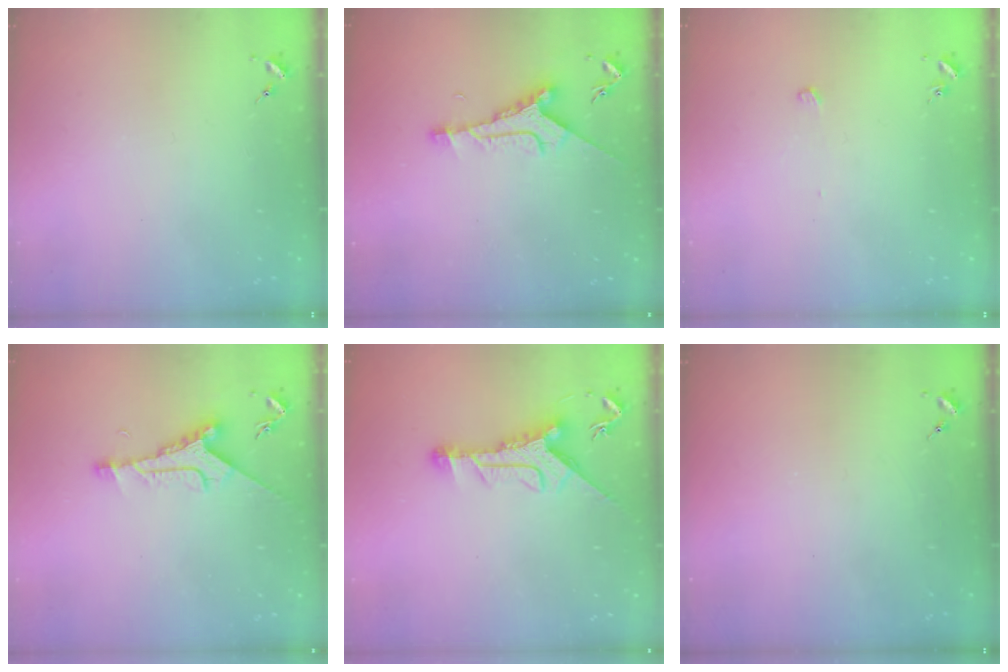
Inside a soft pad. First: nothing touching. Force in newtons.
{"total": 9.0, "press": 9.0, "slide": 0.8}
{"total": 2.6, "press": 2.6, "slide": 0.1}
{"total": 8.8, "press": 8.7, "slide": 0.5}
{"total": 10.7, "press": 10.7, "slide": 0.8}
{"total": 0.0}